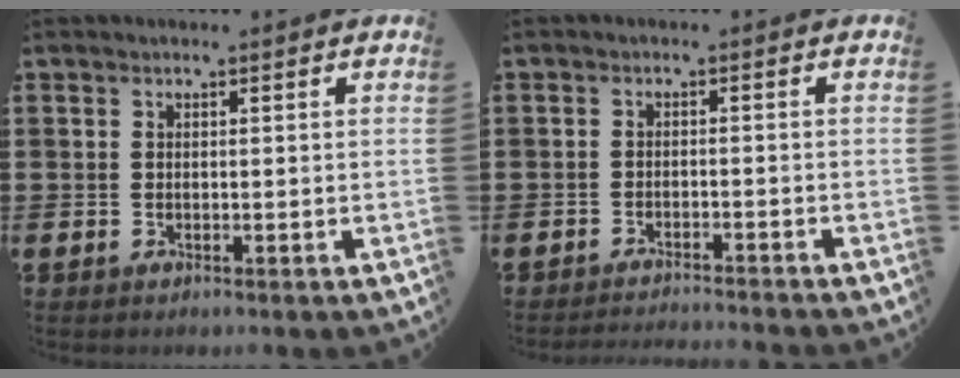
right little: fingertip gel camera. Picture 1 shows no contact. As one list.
[{"total": 1.6, "force": [-1.6, -0.3, 0.1], "torque": [-0.001, 0.004, -0.032]}]